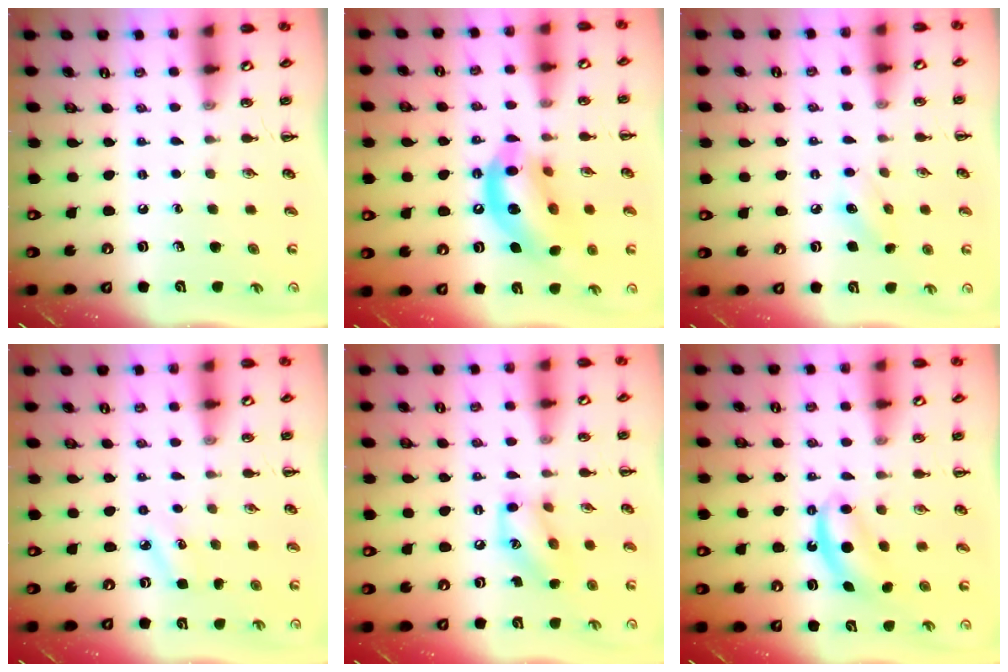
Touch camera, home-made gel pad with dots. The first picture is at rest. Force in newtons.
{"total": 15.6, "press": 15.1, "slide": 3.6}
{"total": 7.0, "press": 6.8, "slide": 1.6}
{"total": 4.4, "press": 4.2, "slide": 1.3}
{"total": 10.7, "press": 10.6, "slide": 0.6}
{"total": 6.1, "press": 6.0, "slide": 1.1}